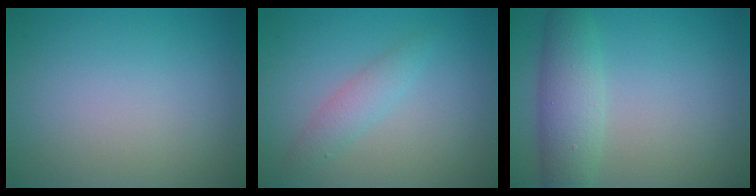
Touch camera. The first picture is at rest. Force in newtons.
{"total": 1.9, "press": 1.9, "slide": 0.0}
{"total": 4.5, "press": 4.4, "slide": 0.2}